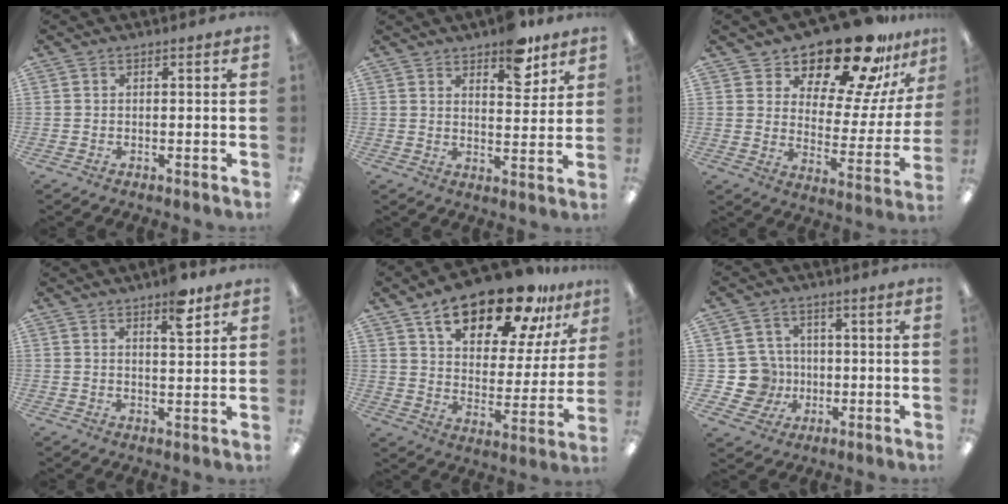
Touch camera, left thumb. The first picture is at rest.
{"total": 9.2, "force": [6.6, 4.1, 4.9], "torque": [-0.042, -0.040, 0.108]}
{"total": 20.5, "force": [17.4, 5.9, 9.1], "torque": [-0.148, -0.136, 0.294]}
{"total": 6.8, "force": [4.6, 2.1, 4.5], "torque": [-0.053, -0.023, 0.071]}
{"total": 20.6, "force": [14.5, 8.8, 11.7], "torque": [-0.182, -0.082, 0.245]}
{"total": 9.9, "force": [-0.8, 9.5, 2.6], "torque": [-0.070, 0.009, -0.005]}